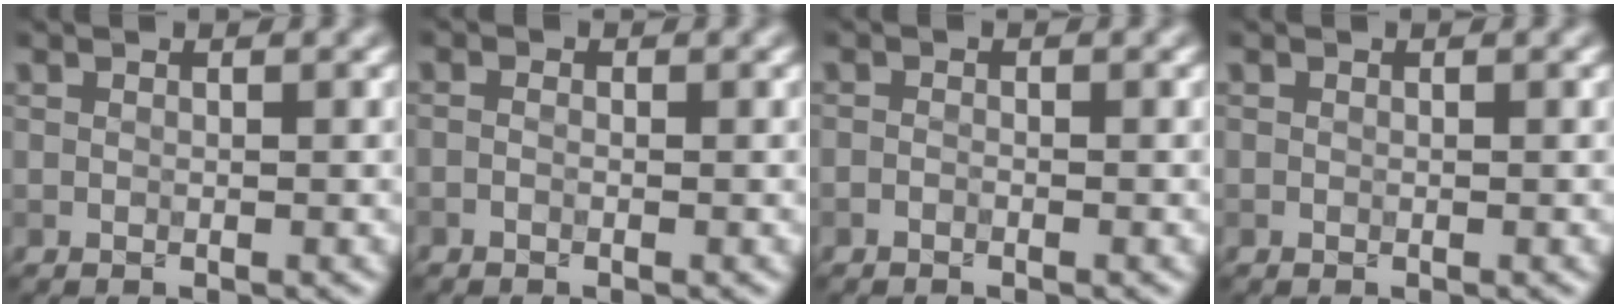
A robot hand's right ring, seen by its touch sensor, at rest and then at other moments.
{"total": 0.5, "force": [-0.3, 0.4, 0.3], "torque": [0.001, -0.001, -0.009]}
{"total": 0.5, "force": [-0.5, 0.1, 0.0], "torque": [0.002, 0.004, -0.005]}
{"total": 0.0}